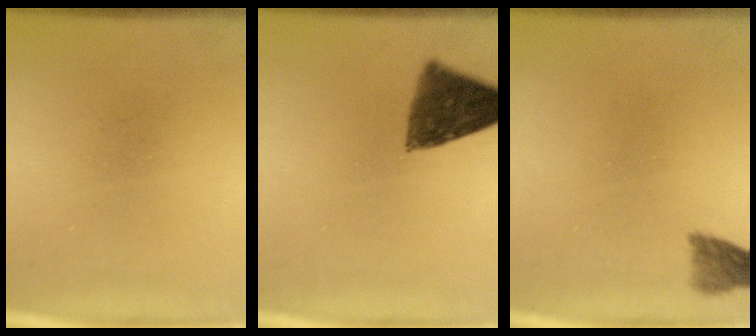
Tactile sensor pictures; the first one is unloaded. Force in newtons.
{"total": 9.8}
{"total": 2.5}